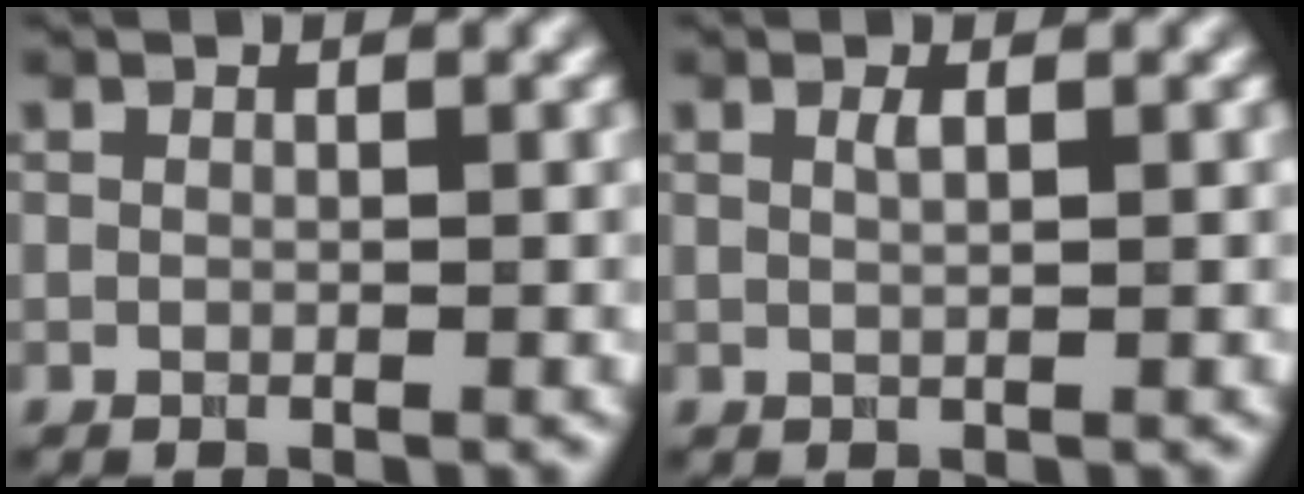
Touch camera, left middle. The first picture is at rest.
{"total": 0.9, "force": [0.2, 0.3, 0.9], "torque": [-0.012, 0.002, 0.005]}